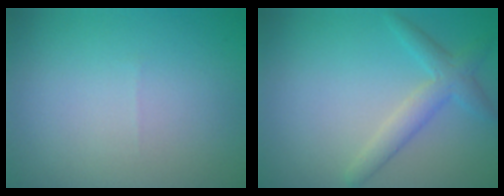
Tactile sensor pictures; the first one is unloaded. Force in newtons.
{"total": 2.7, "press": 2.7, "slide": 0.1}